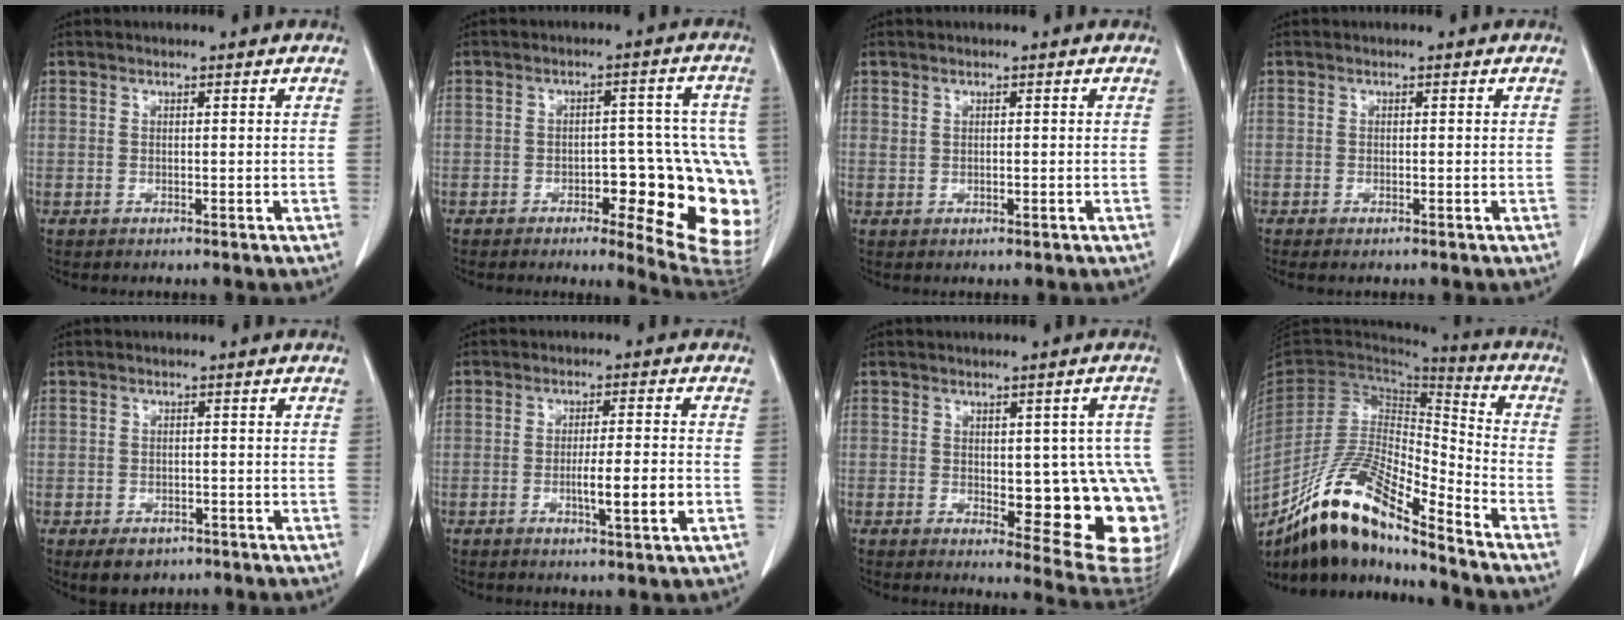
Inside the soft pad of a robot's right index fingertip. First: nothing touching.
{"total": 15.5, "force": [-3.7, 4.6, 14.3], "torque": [-0.115, 0.018, -0.028]}
{"total": 0.6, "force": [0.3, 0.3, 0.5], "torque": [-0.010, -0.003, 0.010]}
{"total": 1.0, "force": [-0.7, 0.2, 0.7], "torque": [-0.012, -0.002, -0.010]}
{"total": 4.2, "force": [-2.6, 2.8, 1.5], "torque": [-0.017, 0.001, -0.030]}
{"total": 6.3, "force": [-1.8, 0.0, 6.0], "torque": [-0.096, -0.008, -0.026]}
{"total": 15.7, "force": [-1.6, 5.5, 14.6], "torque": [-0.116, 0.009, 0.001]}
{"total": 18.1, "force": [-13.6, 3.5, 11.5], "torque": [-0.218, 0.000, -0.250]}